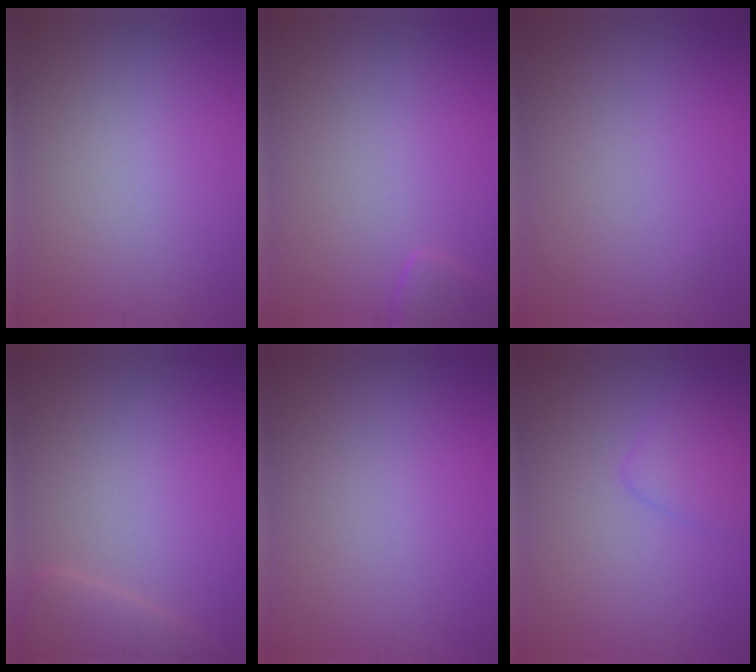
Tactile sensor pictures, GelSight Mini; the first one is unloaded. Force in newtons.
{"total": 1.3, "press": 1.3, "slide": 0.1}
{"total": 0.0}
{"total": 2.4, "press": 2.4, "slide": 0.0}
{"total": 0.0}
{"total": 2.0, "press": 2.0, "slide": 0.2}